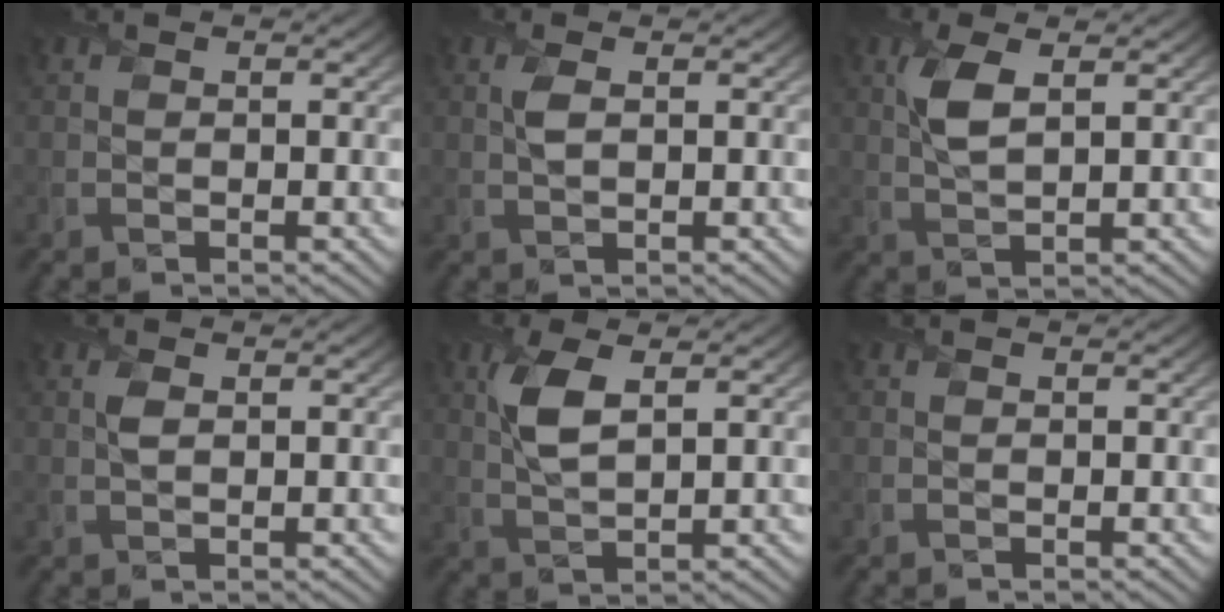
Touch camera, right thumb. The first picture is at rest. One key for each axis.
{"total": 2.0, "fx": 0.5, "fy": 0.8, "fz": 1.7, "tx": -0.046, "ty": 0.002, "tz": 0.009}
{"total": 4.4, "fx": 1.6, "fy": 1.6, "fz": 3.8, "tx": -0.094, "ty": 0.003, "tz": 0.029}
{"total": 1.5, "fx": 0.5, "fy": 0.7, "fz": 1.2, "tx": -0.032, "ty": 0.001, "tz": 0.007}
{"total": 5.1, "fx": 1.7, "fy": 2.0, "fz": 4.4, "tx": -0.107, "ty": 0.002, "tz": 0.033}
{"total": 0.0}